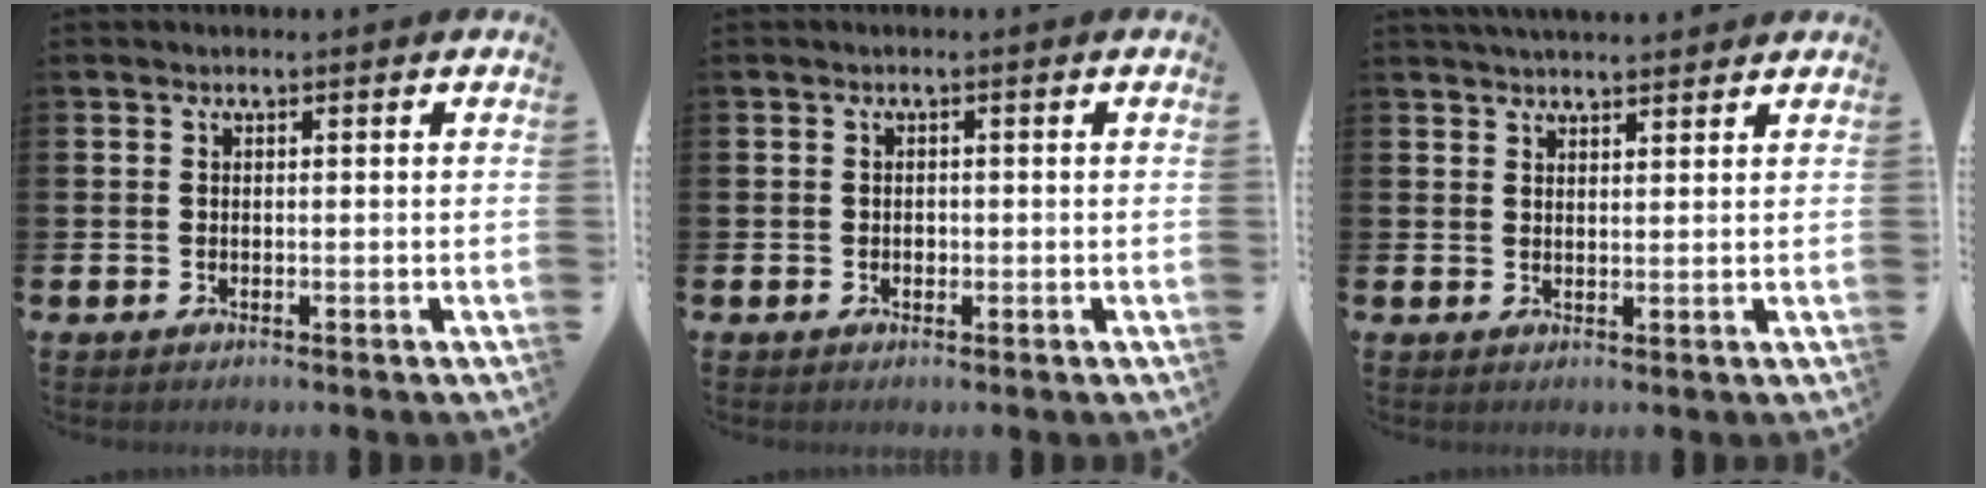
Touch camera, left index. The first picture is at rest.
{"total": 0.6, "force": [-0.1, 0.6, 0.2], "torque": [-0.002, 0.003, -0.004]}
{"total": 2.8, "force": [2.8, 0.2, 0.4], "torque": [-0.001, -0.014, 0.049]}